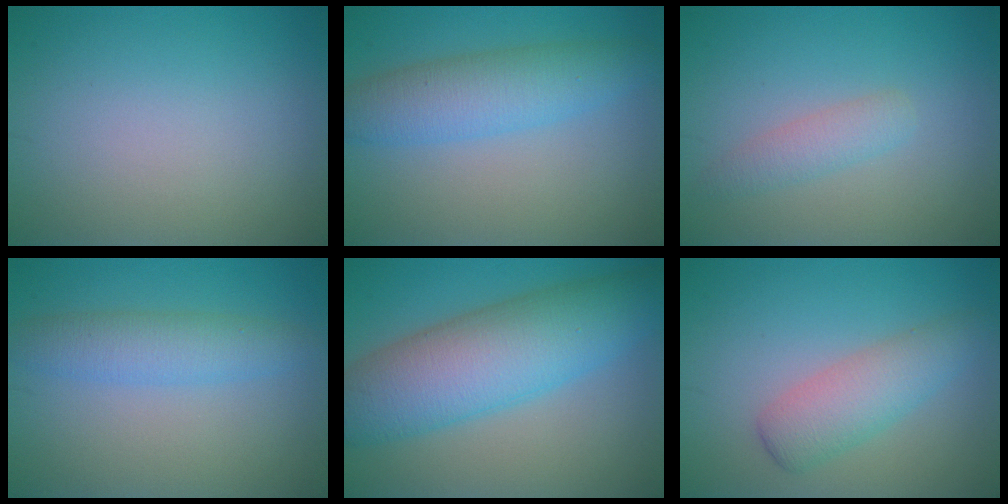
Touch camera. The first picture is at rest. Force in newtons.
{"total": 5.0, "press": 5.0, "slide": 0.1}
{"total": 1.9, "press": 1.9, "slide": 0.1}
{"total": 3.4, "press": 3.4, "slide": 0.1}
{"total": 9.6, "press": 9.6, "slide": 0.0}
{"total": 3.7, "press": 3.7, "slide": 0.1}